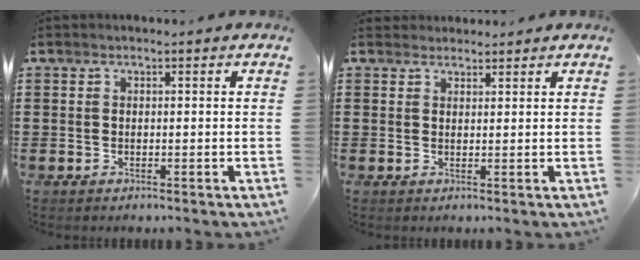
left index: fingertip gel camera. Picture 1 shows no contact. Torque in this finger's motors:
{"motor_torque": [-0.36, -0.23, -0.26, -0.07]}